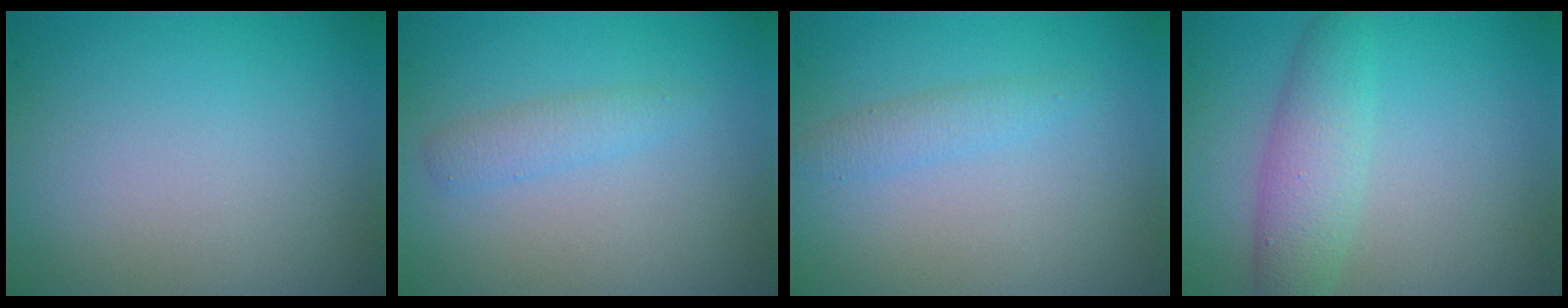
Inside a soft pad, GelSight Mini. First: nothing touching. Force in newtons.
{"total": 1.4, "press": 1.4, "slide": 0.1}
{"total": 1.4, "press": 1.4, "slide": 0.0}
{"total": 3.8, "press": 3.8, "slide": 0.1}